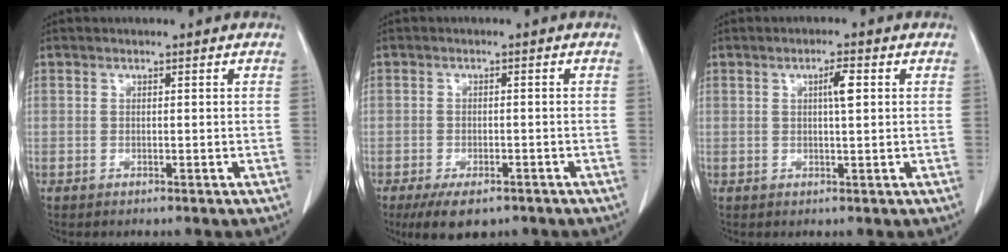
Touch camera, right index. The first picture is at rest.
{"total": 5.9, "force": [-4.1, 2.7, 3.3], "torque": [-0.050, -0.005, -0.062]}
{"total": 2.8, "force": [0.8, 0.3, 2.7], "torque": [-0.044, 0.002, 0.012]}